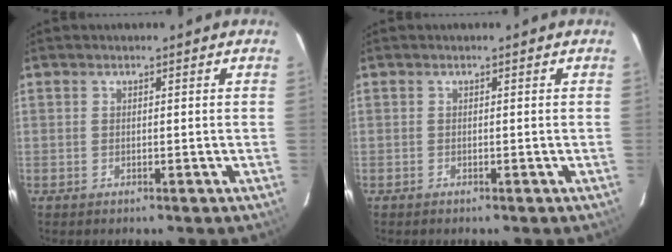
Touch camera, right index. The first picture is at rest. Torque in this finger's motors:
{"motor_torque": [0.00, 0.00, 0.00, -0.01]}